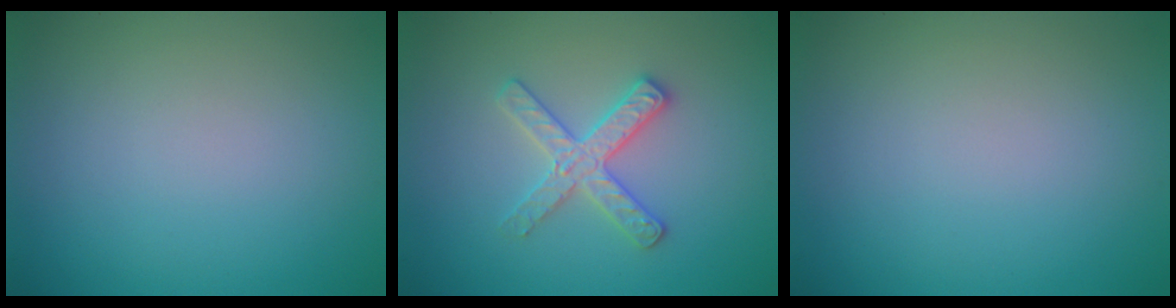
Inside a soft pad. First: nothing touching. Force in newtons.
{"total": 2.8, "press": 2.8, "slide": 0.3}
{"total": 0.0}